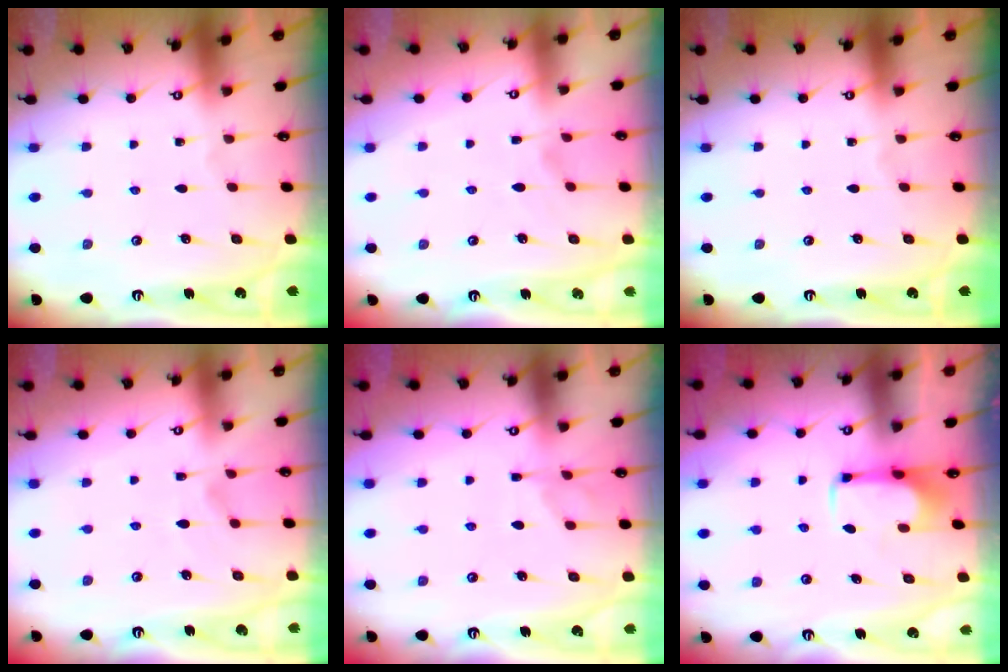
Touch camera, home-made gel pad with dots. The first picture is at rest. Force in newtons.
{"total": 3.7, "press": 3.5, "slide": 1.2}
{"total": 0.0}
{"total": 1.5, "press": 0.9, "slide": 1.2}
{"total": 1.6, "press": 1.0, "slide": 1.2}
{"total": 2.0, "press": 1.9, "slide": 0.4}